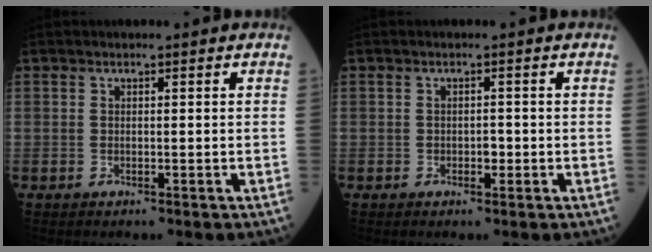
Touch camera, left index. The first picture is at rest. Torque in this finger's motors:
{"motor_torque": [0.13, 0.02, 0.01, 0.00]}